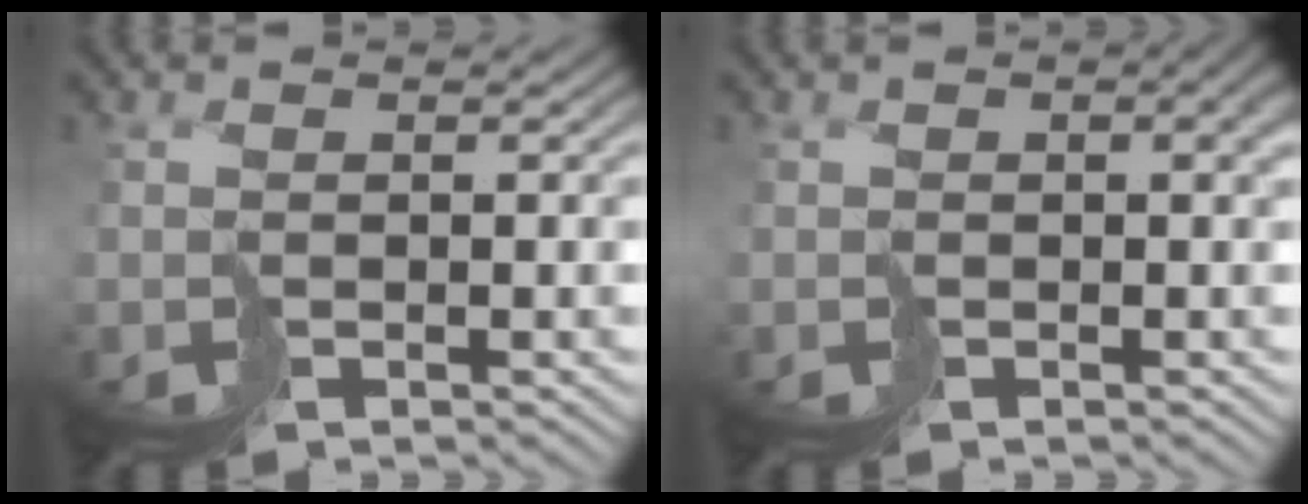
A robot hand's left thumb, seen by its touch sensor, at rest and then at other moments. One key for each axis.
{"total": 3.5, "fx": 0.6, "fy": 2.1, "fz": 2.7, "tx": -0.045, "ty": -0.009, "tz": 0.018}